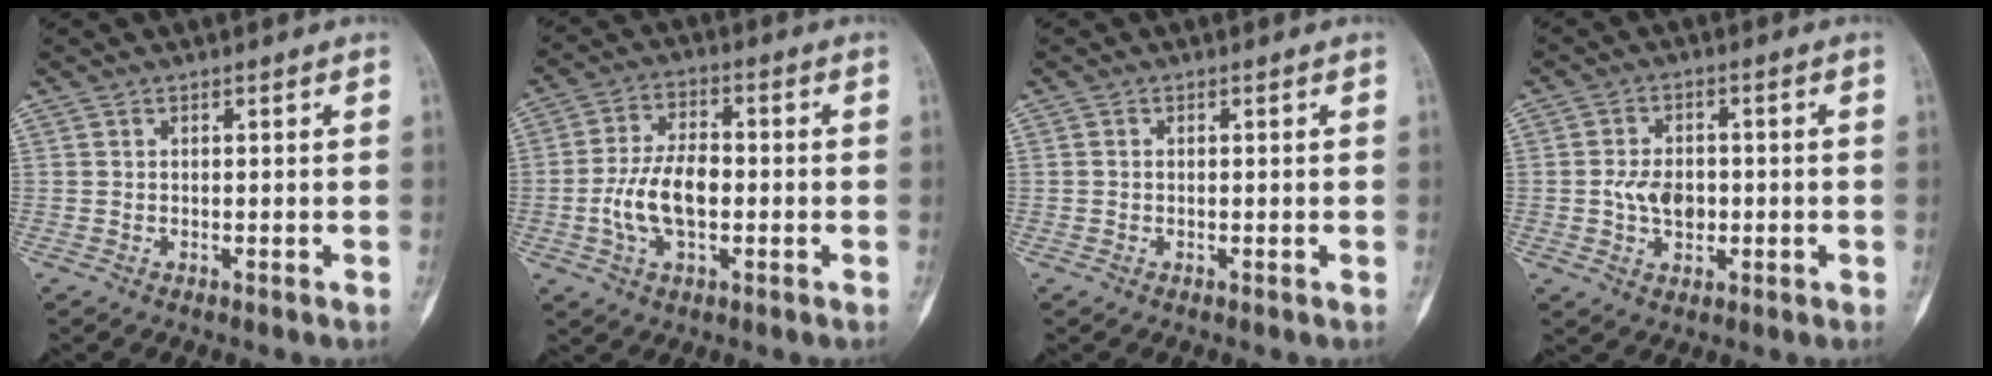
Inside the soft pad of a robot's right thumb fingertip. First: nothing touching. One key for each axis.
{"total": 10.5, "fx": -1.8, "fy": 5.8, "fz": 8.6, "tx": -0.157, "ty": 0.020, "tz": -0.036}
{"total": 0.6, "fx": -0.1, "fy": 0.5, "fz": 0.3, "tx": -0.001, "ty": 0.002, "tz": -0.004}
{"total": 8.0, "fx": -2.1, "fy": 5.7, "fz": 5.2, "tx": -0.063, "ty": 0.028, "tz": -0.044}